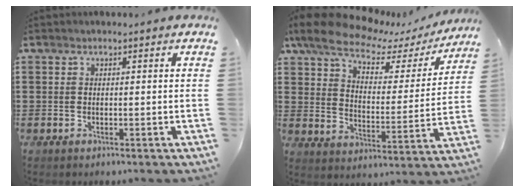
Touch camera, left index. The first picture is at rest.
{"total": 9.7, "force": [7.4, 3.7, 5.0], "torque": [-0.113, -0.032, 0.125]}